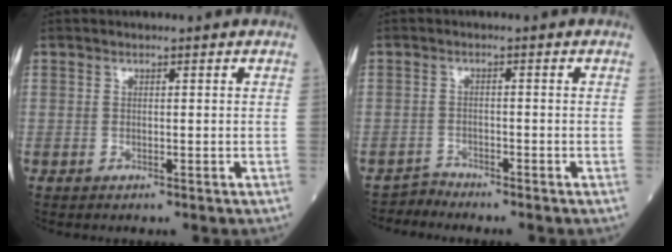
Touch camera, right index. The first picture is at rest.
{"total": 2.0, "force": [-1.8, -0.1, -1.0], "torque": [0.030, -0.010, -0.034]}